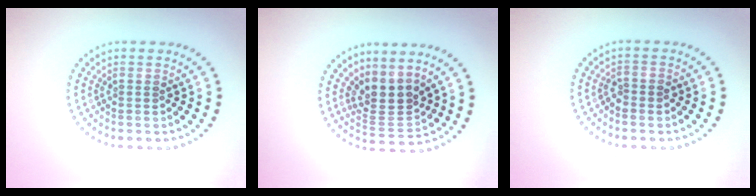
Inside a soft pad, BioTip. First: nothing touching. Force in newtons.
{"total": 3.2, "press": 2.4, "slide": 2.1}
{"total": 0.9, "press": 0.8, "slide": 0.5}